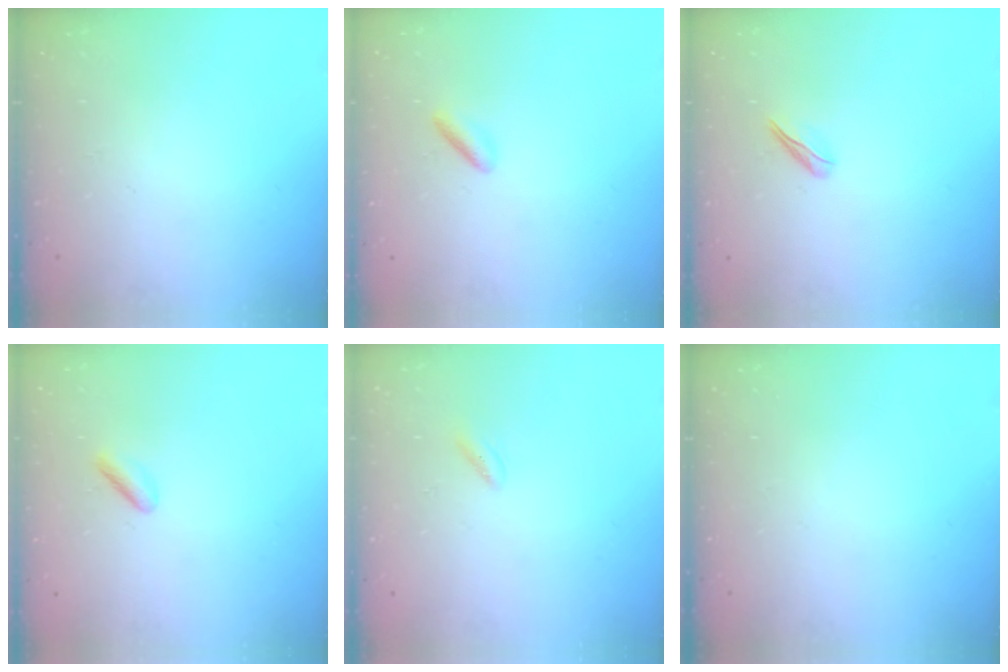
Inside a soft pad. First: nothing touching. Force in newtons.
{"total": 1.9, "press": 1.7, "slide": 0.7}
{"total": 3.4, "press": 3.3, "slide": 0.7}
{"total": 1.9, "press": 1.6, "slide": 1.0}
{"total": 1.3, "press": 1.2, "slide": 0.6}
{"total": 0.0}